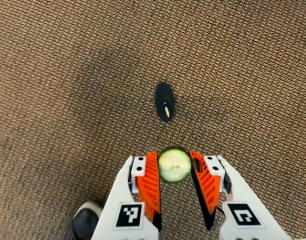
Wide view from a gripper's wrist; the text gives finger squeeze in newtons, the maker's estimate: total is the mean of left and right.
{"total": 7.0, "left": 7.0, "right": 6.9}